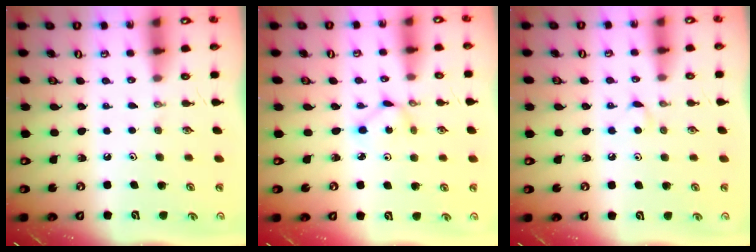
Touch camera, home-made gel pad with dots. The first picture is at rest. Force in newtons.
{"total": 1.6, "press": 1.6, "slide": 0.2}
{"total": 3.8, "press": 3.8, "slide": 0.5}